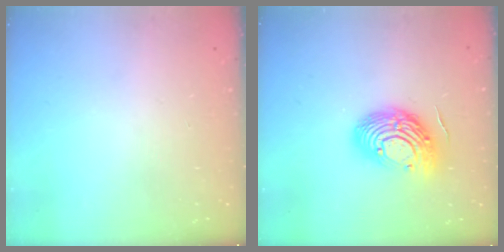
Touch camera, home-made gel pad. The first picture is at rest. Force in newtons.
{"total": 14.9, "press": 14.9, "slide": 1.3}